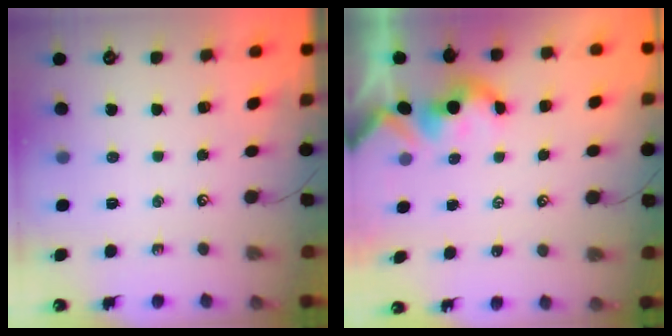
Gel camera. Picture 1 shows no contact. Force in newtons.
{"total": 1.7, "press": 1.7, "slide": 0.2}